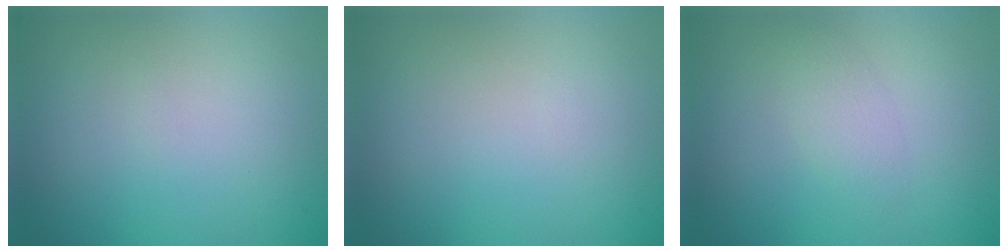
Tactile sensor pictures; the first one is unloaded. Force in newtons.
{"total": 0.0}
{"total": 1.7, "press": 1.7, "slide": 0.1}